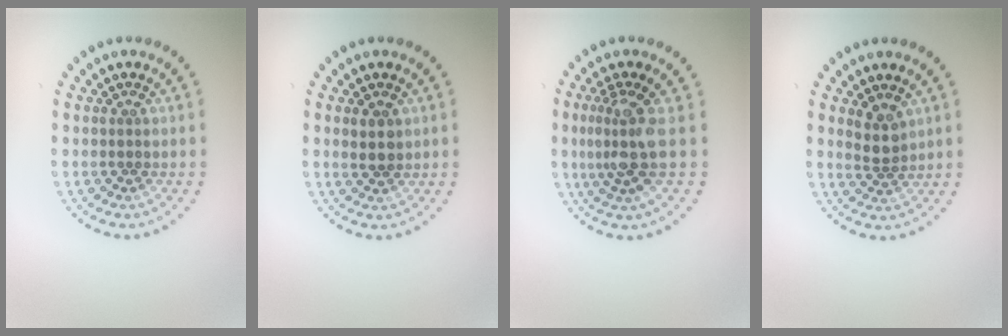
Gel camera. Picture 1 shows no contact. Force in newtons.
{"total": 1.7, "press": 1.6, "slide": 0.6}
{"total": 3.6, "press": 2.7, "slide": 2.3}
{"total": 2.1, "press": 1.7, "slide": 1.3}